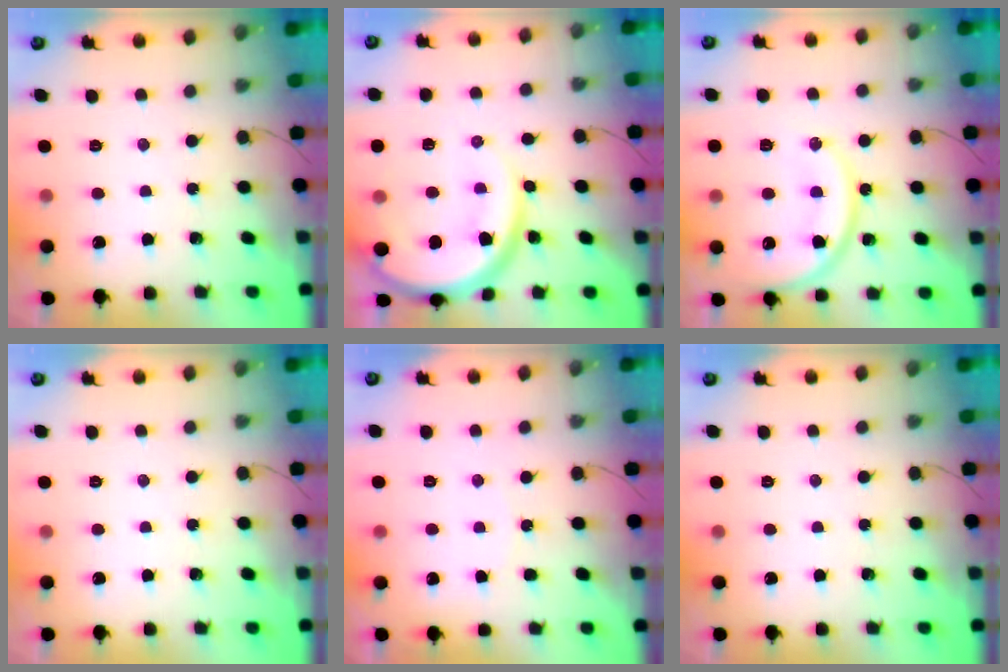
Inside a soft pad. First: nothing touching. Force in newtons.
{"total": 15.2, "press": 15.1, "slide": 1.8}
{"total": 14.3, "press": 14.3, "slide": 1.1}
{"total": 0.0}
{"total": 4.2, "press": 4.1, "slide": 0.5}
{"total": 0.0}